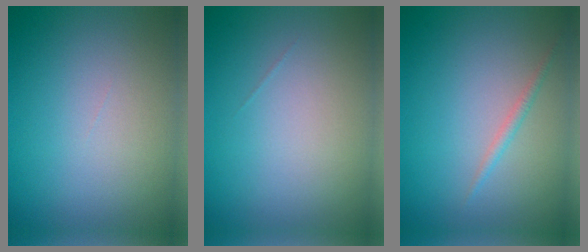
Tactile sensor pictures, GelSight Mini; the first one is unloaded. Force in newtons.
{"total": 0.0}
{"total": 0.9, "press": 0.9, "slide": 0.0}